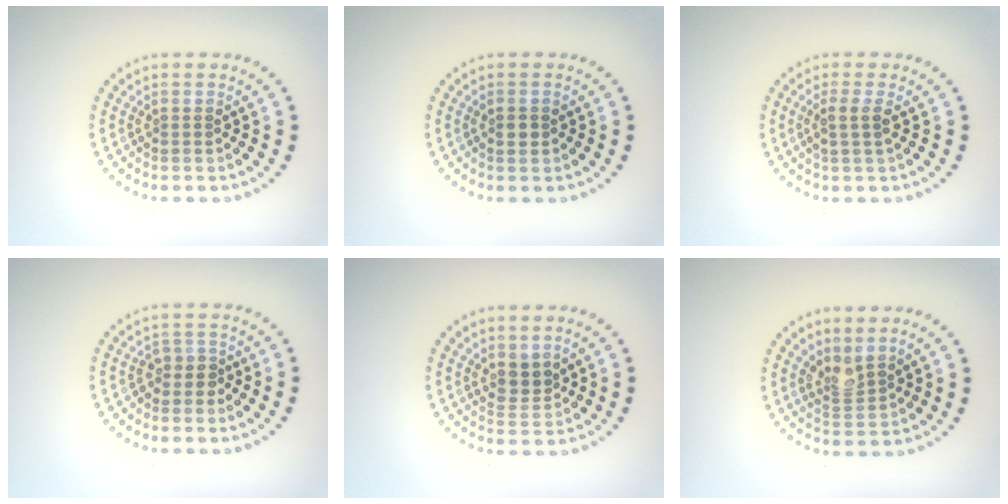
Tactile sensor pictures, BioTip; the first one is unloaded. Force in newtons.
{"total": 1.0, "press": 1.0, "slide": 0.0}
{"total": 1.7, "press": 1.4, "slide": 0.9}
{"total": 1.7, "press": 1.3, "slide": 1.1}
{"total": 2.0, "press": 1.6, "slide": 1.2}
{"total": 2.0, "press": 1.6, "slide": 1.3}